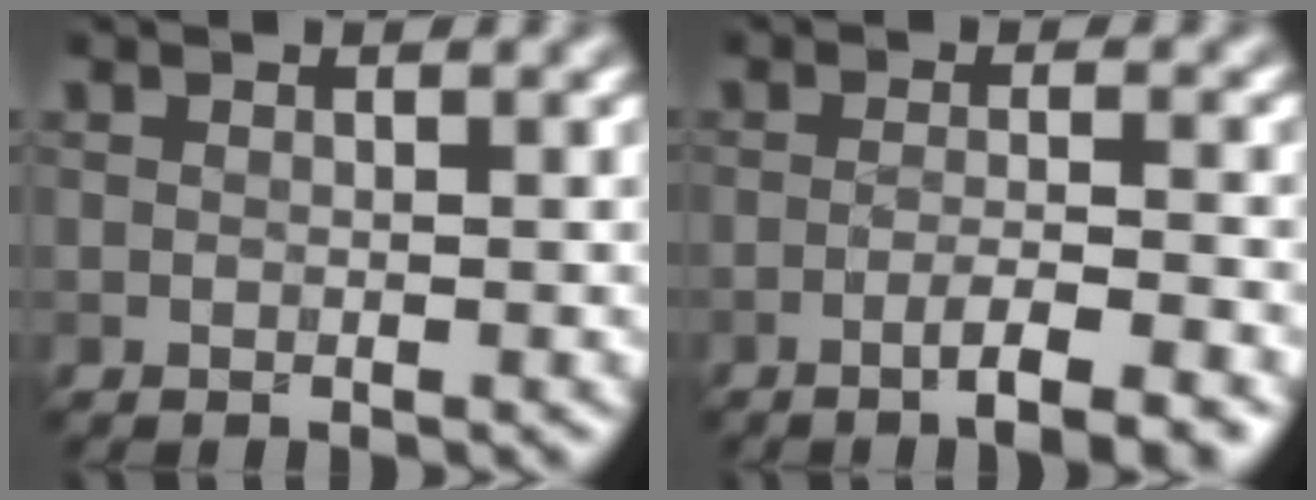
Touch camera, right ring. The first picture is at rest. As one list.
[{"total": 4.1, "force": [-2.4, 0.6, 3.3], "torque": [-0.048, 0.007, -0.047]}]